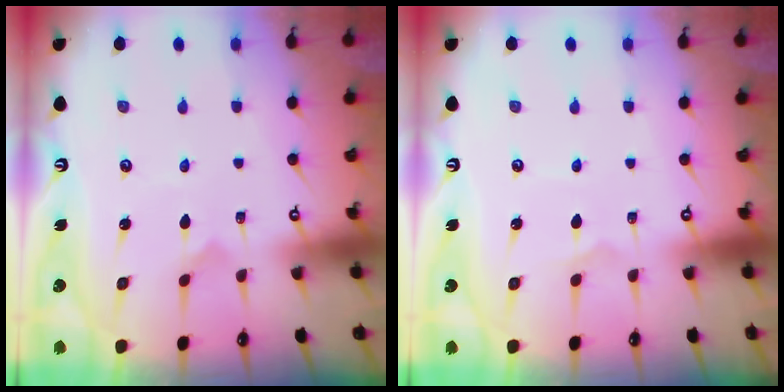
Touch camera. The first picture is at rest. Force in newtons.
{"total": 1.2, "press": 1.2, "slide": 0.0}